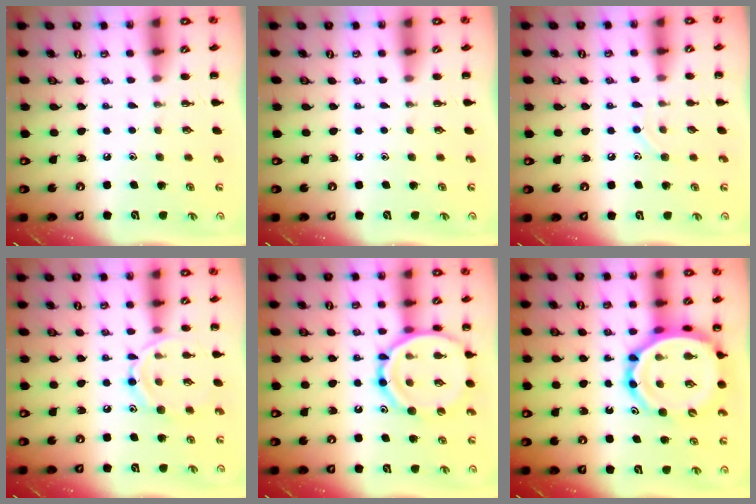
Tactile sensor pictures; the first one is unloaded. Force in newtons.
{"total": 0.0}
{"total": 4.9, "press": 4.6, "slide": 1.5}
{"total": 11.5, "press": 11.4, "slide": 0.9}
{"total": 17.5, "press": 17.3, "slide": 2.6}
{"total": 15.3, "press": 14.8, "slide": 4.2}